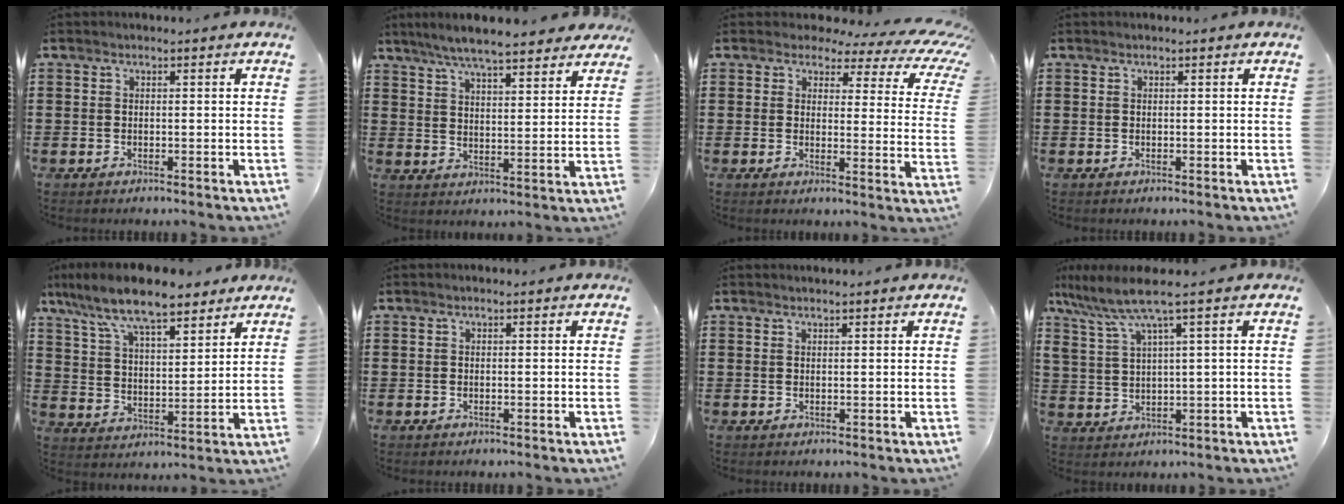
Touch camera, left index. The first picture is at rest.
{"total": 7.0, "force": [6.4, 0.4, 2.9], "torque": [-0.079, -0.024, 0.114]}
{"total": 4.1, "force": [2.5, 2.2, 2.4], "torque": [-0.046, -0.013, 0.036]}
{"total": 0.0}
{"total": 10.1, "force": [8.4, 2.2, 5.1], "torque": [-0.129, -0.027, 0.151]}
{"total": 0.0}
{"total": 0.6, "force": [0.6, -0.1, 0.3], "torque": [-0.006, -0.003, 0.012]}
{"total": 6.0, "force": [3.5, 0.1, 4.9], "torque": [-0.115, -0.018, 0.056]}